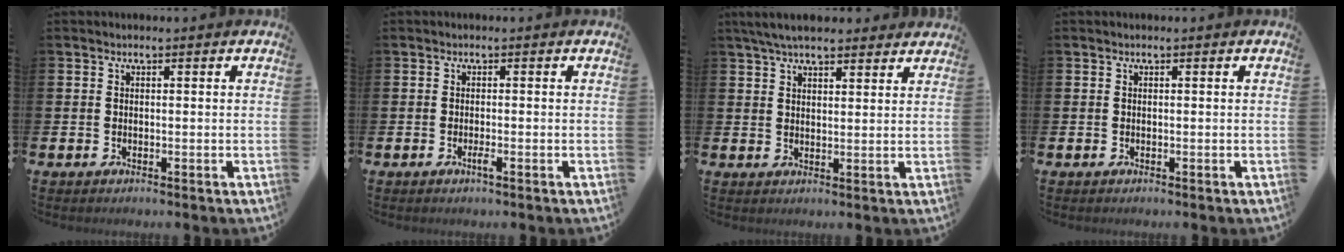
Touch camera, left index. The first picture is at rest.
{"total": 0.9, "force": [-0.5, 0.1, 0.8], "torque": [-0.019, -0.002, -0.007]}
{"total": 5.3, "force": [4.9, 1.3, 1.7], "torque": [-0.044, -0.011, 0.091]}
{"total": 0.0}